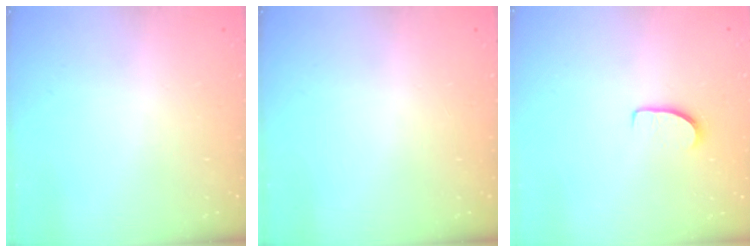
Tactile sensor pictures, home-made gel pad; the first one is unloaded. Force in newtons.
{"total": 0.0}
{"total": 5.8, "press": 5.7, "slide": 0.5}